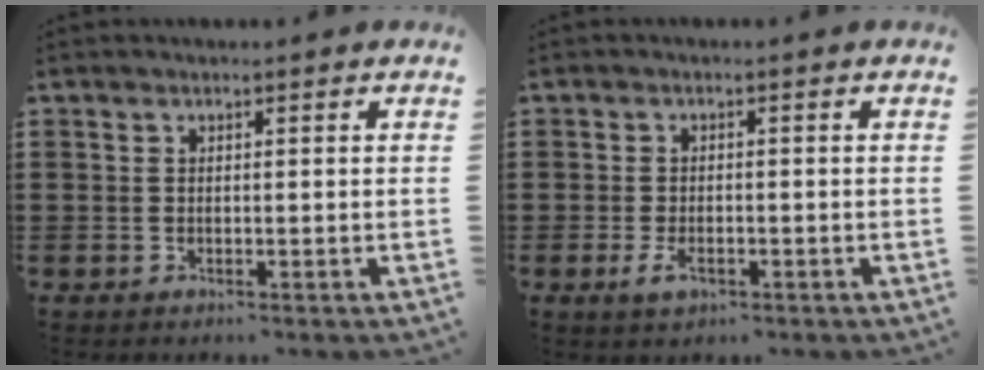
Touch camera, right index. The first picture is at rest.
{"total": 2.1, "force": [-0.9, 1.1, 1.5], "torque": [-0.038, -0.002, -0.020]}